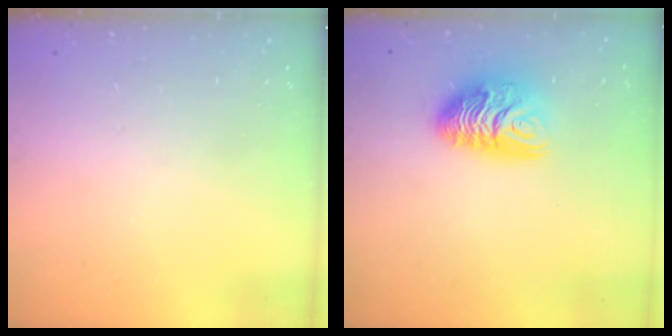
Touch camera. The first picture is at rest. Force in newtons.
{"total": 10.7, "press": 10.7, "slide": 0.9}